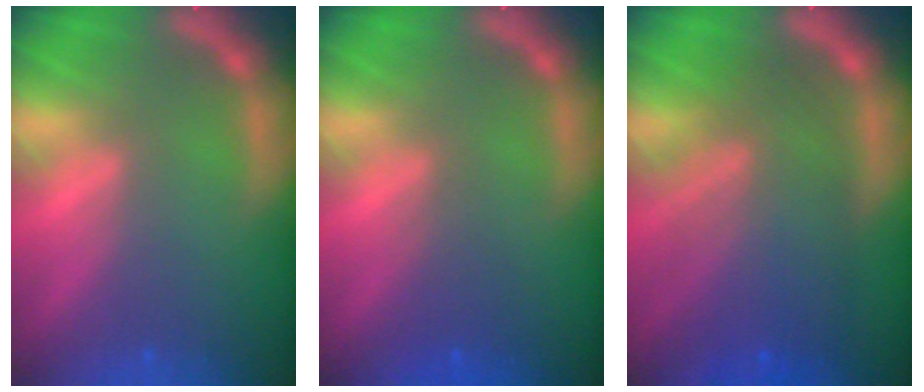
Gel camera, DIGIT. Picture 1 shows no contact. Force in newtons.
{"total": 2.0}
{"total": 9.1}